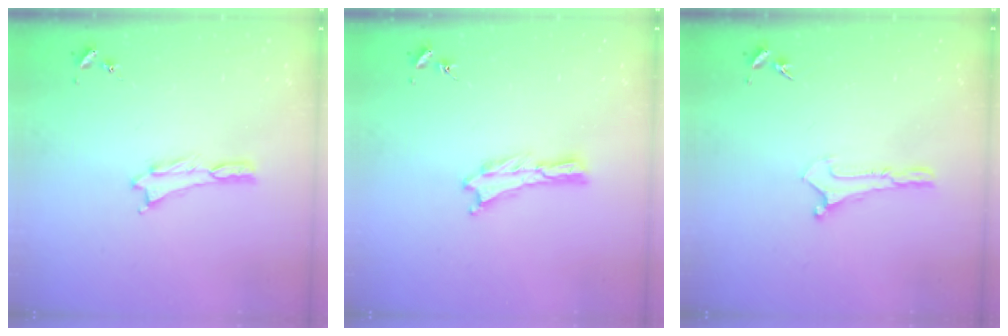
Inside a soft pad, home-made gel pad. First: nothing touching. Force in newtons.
{"total": 0.0}
{"total": 0.0}